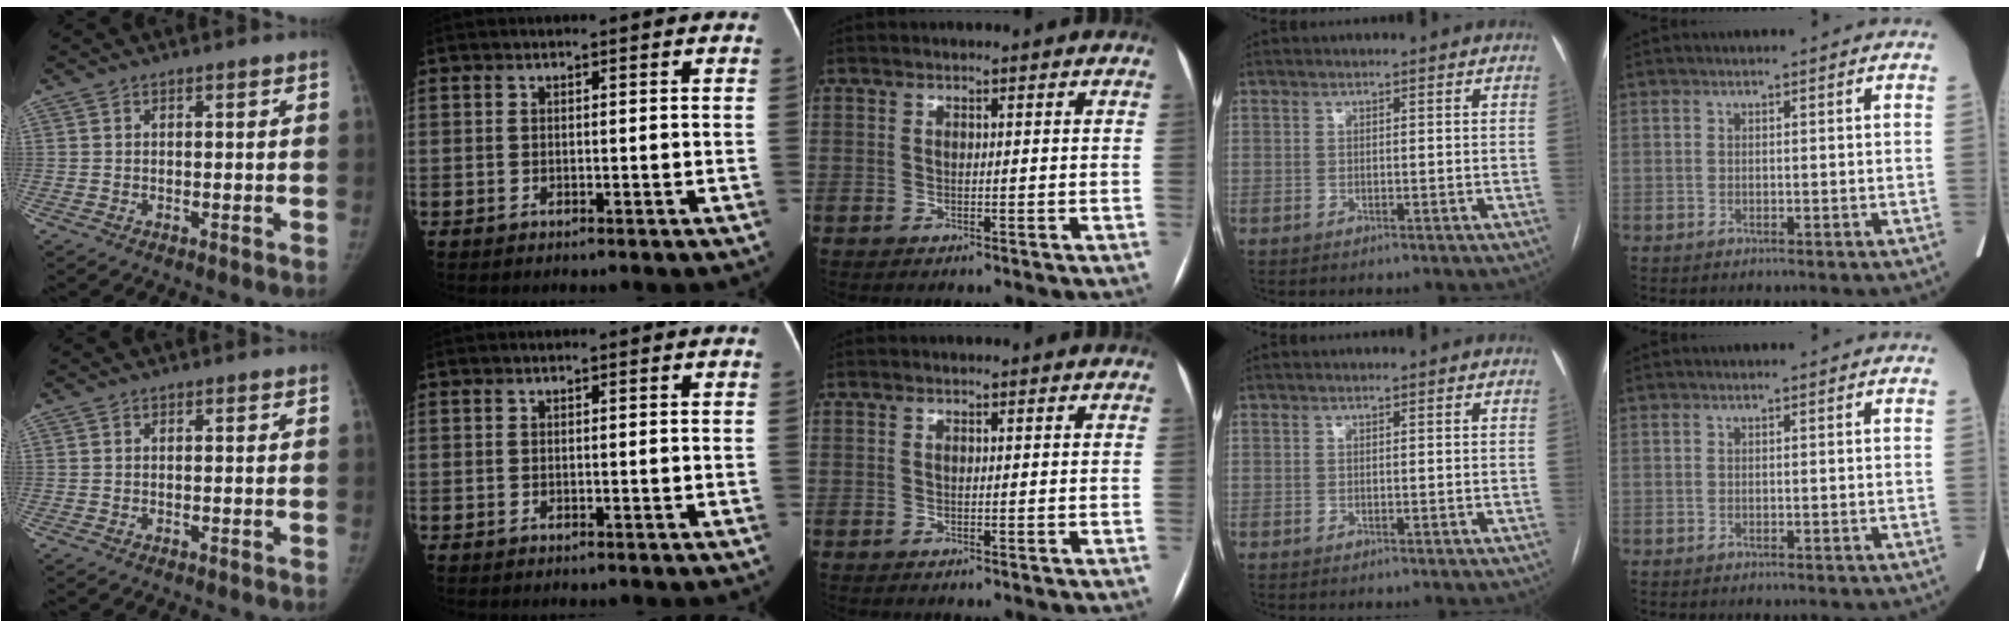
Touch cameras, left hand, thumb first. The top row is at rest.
{}